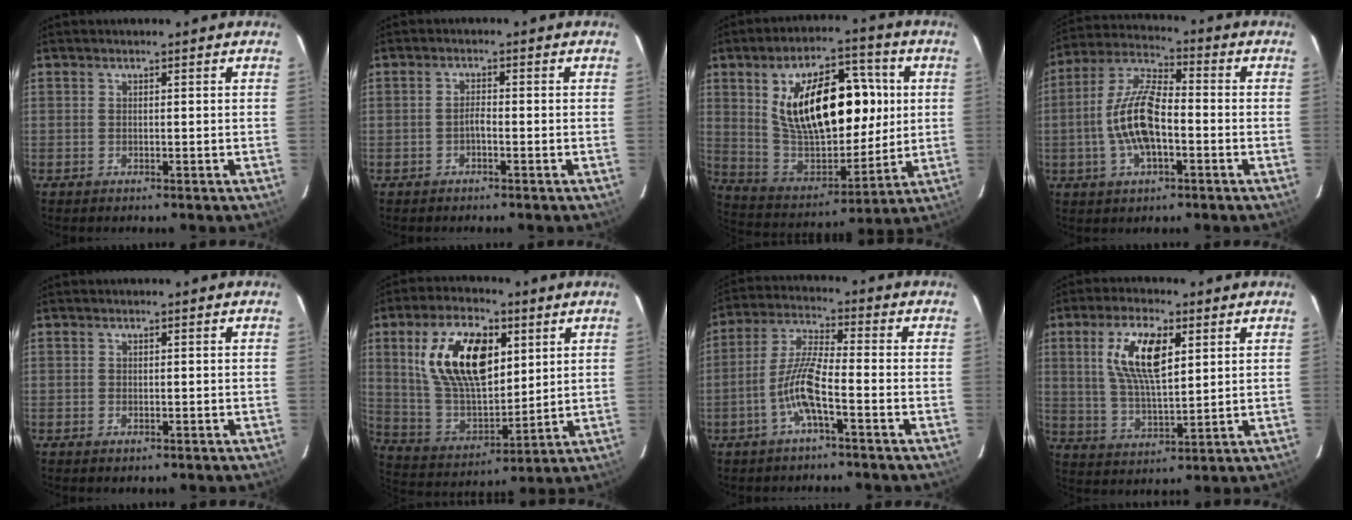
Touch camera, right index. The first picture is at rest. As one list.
[{"total": 1.4, "force": [-0.8, 0.4, 1.1], "torque": [-0.020, 0.006, -0.018]}, {"total": 22.9, "force": [4.9, 11.9, 18.9], "torque": [-0.332, 0.013, 0.102]}, {"total": 12.6, "force": [-2.8, 5.0, 11.2], "torque": [-0.236, 0.007, -0.053]}, {"total": 0.9, "force": [-0.5, 0.6, 0.5], "torque": [-0.006, -0.002, -0.007]}, {"total": 19.4, "force": [6.7, 10.1, 15.2], "torque": [-0.289, 0.014, 0.135]}, {"total": 8.3, "force": [-3.6, 0.9, 7.4], "torque": [-0.163, 0.007, -0.071]}, {"total": 11.6, "force": [3.9, 4.5, 9.9], "torque": [-0.192, 0.008, 0.078]}]